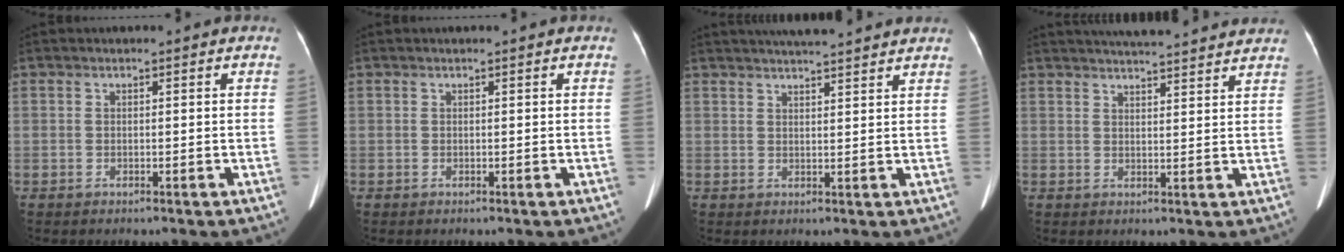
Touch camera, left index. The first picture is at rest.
{"total": 0.0}
{"total": 9.9, "force": [8.9, 0.5, 4.2], "torque": [-0.065, 0.025, 0.113]}
{"total": 14.3, "force": [13.2, 1.2, 5.3], "torque": [-0.080, 0.025, 0.167]}